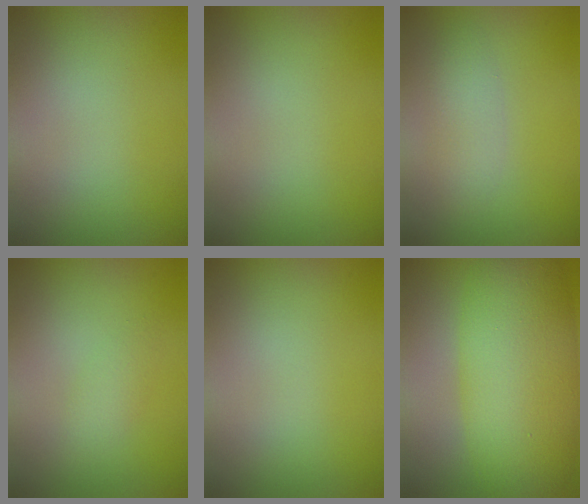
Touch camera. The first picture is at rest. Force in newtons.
{"total": 0.0}
{"total": 2.3, "press": 2.3, "slide": 0.2}
{"total": 1.2, "press": 1.2, "slide": 0.1}
{"total": 0.0}
{"total": 10.6, "press": 10.6, "slide": 0.1}